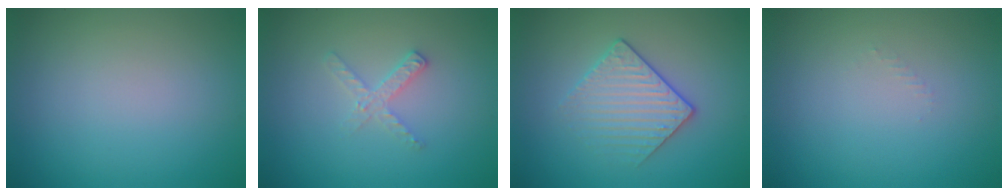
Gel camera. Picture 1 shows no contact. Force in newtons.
{"total": 1.7, "press": 1.7, "slide": 0.2}
{"total": 3.1, "press": 2.9, "slide": 1.1}
{"total": 0.5, "press": 0.5, "slide": 0.2}